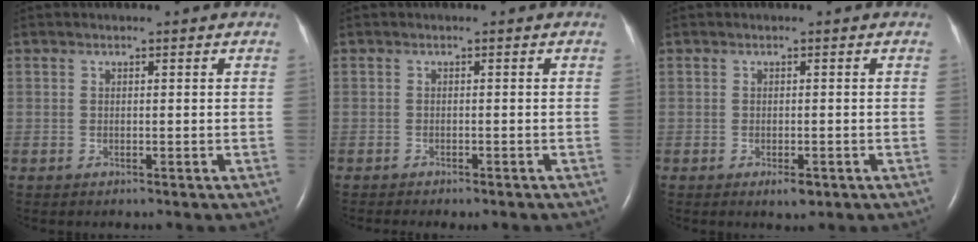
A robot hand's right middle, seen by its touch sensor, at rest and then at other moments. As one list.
[{"total": 3.4, "force": [-2.9, 0.7, 1.6], "torque": [-0.020, -0.006, -0.033]}, {"total": 1.9, "force": [-1.0, 0.7, 1.5], "torque": [-0.022, -0.001, -0.012]}]